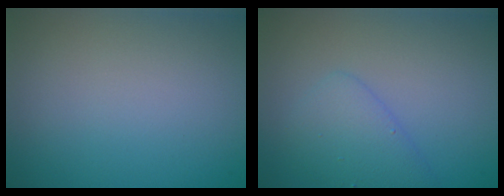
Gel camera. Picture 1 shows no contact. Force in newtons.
{"total": 2.7, "press": 2.7, "slide": 0.3}